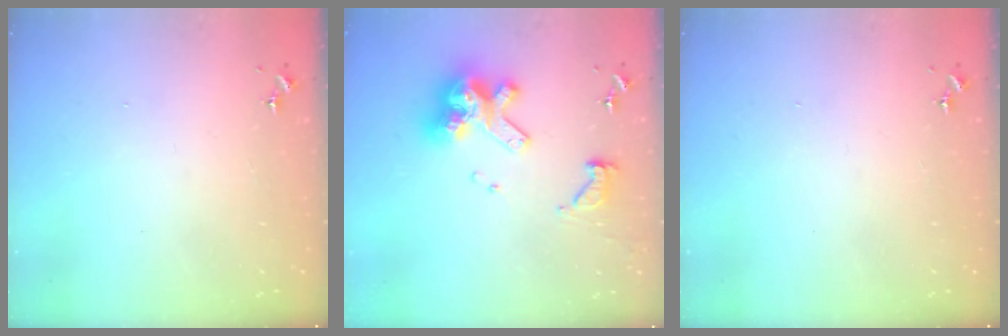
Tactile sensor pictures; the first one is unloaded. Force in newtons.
{"total": 15.9, "press": 15.8, "slide": 1.4}
{"total": 0.0}